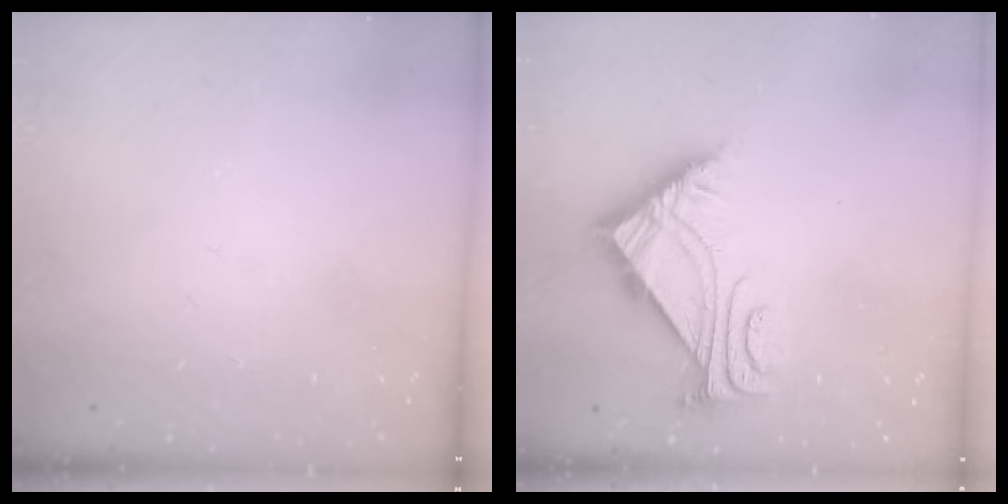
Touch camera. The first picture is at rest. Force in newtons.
{"total": 4.9, "press": 4.8, "slide": 0.7}